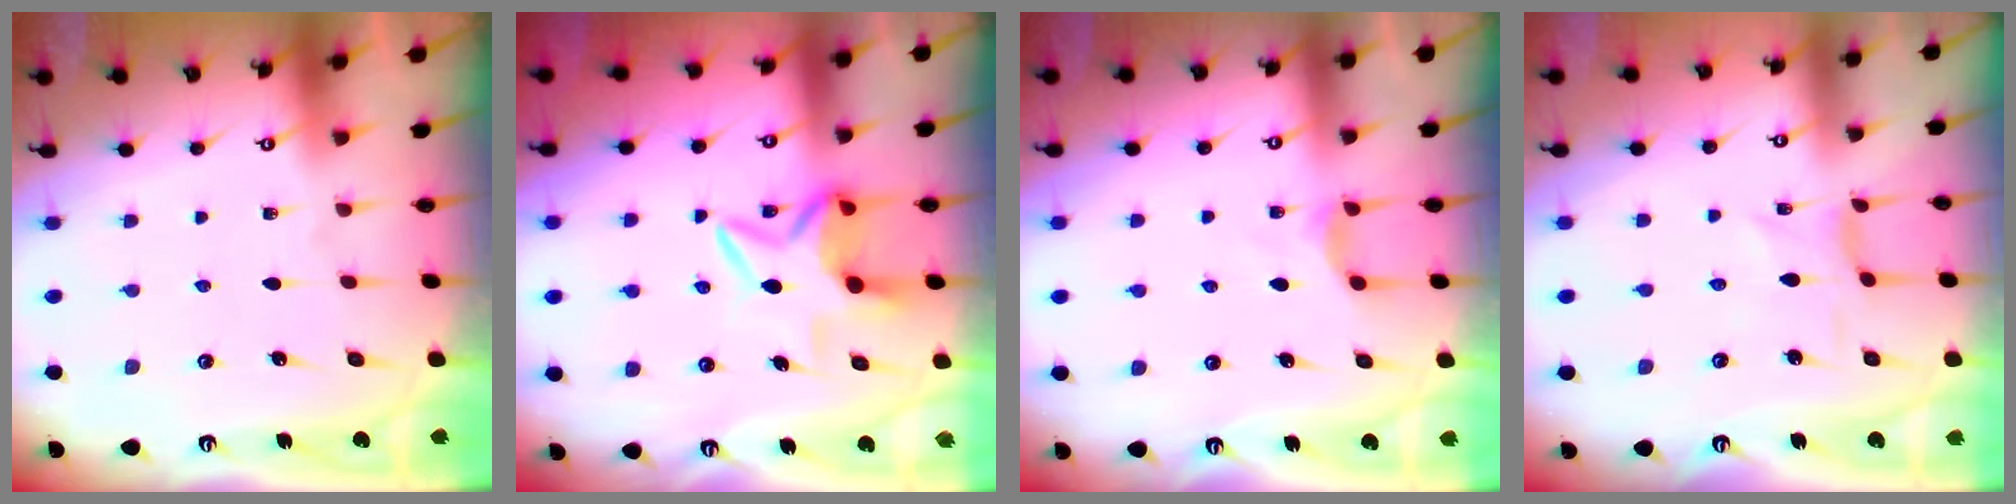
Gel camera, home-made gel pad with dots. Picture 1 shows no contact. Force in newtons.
{"total": 7.3, "press": 7.2, "slide": 1.1}
{"total": 2.6, "press": 2.5, "slide": 0.4}
{"total": 0.0}